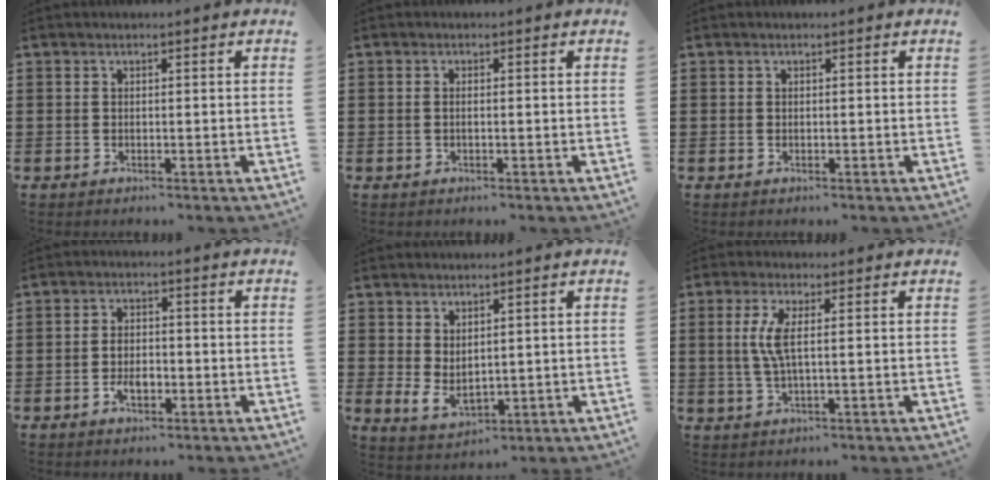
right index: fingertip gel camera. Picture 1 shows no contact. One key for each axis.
{"total": 0.8, "fx": -0.1, "fy": 0.2, "fz": 0.8, "tx": -0.017, "ty": -0.001, "tz": -0.001}
{"total": 0.0}
{"total": 3.4, "fx": -1.1, "fy": 1.9, "fz": 2.6, "tx": -0.052, "ty": 0.005, "tz": -0.023}
{"total": 2.8, "fx": 1.1, "fy": 1.7, "fz": 2.0, "tx": -0.047, "ty": -0.002, "tz": 0.019}
{"total": 4.4, "fx": 0.5, "fy": 0.6, "fz": 4.3, "tx": -0.104, "ty": -0.011, "tz": 0.000}